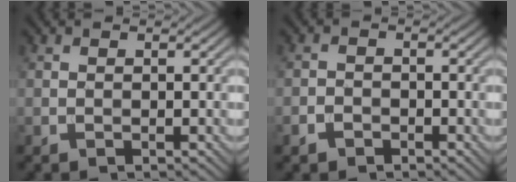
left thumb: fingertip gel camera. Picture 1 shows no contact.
{"total": 1.8, "force": [-1.2, 1.2, 0.5], "torque": [-0.007, 0.000, -0.028]}